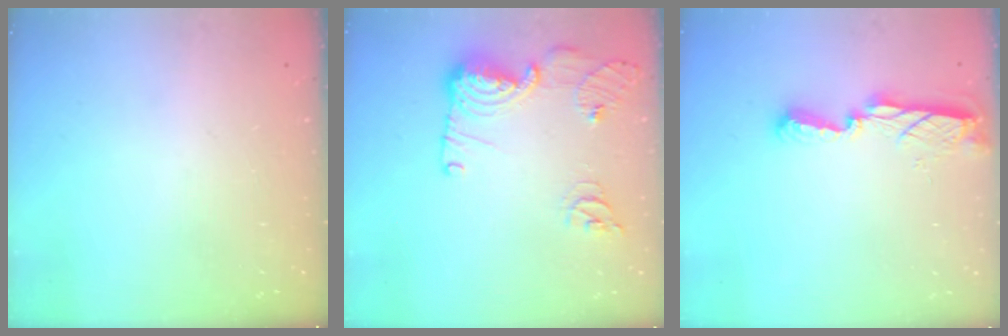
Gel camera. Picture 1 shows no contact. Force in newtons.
{"total": 15.2, "press": 14.9, "slide": 2.8}
{"total": 7.8, "press": 7.7, "slide": 0.3}